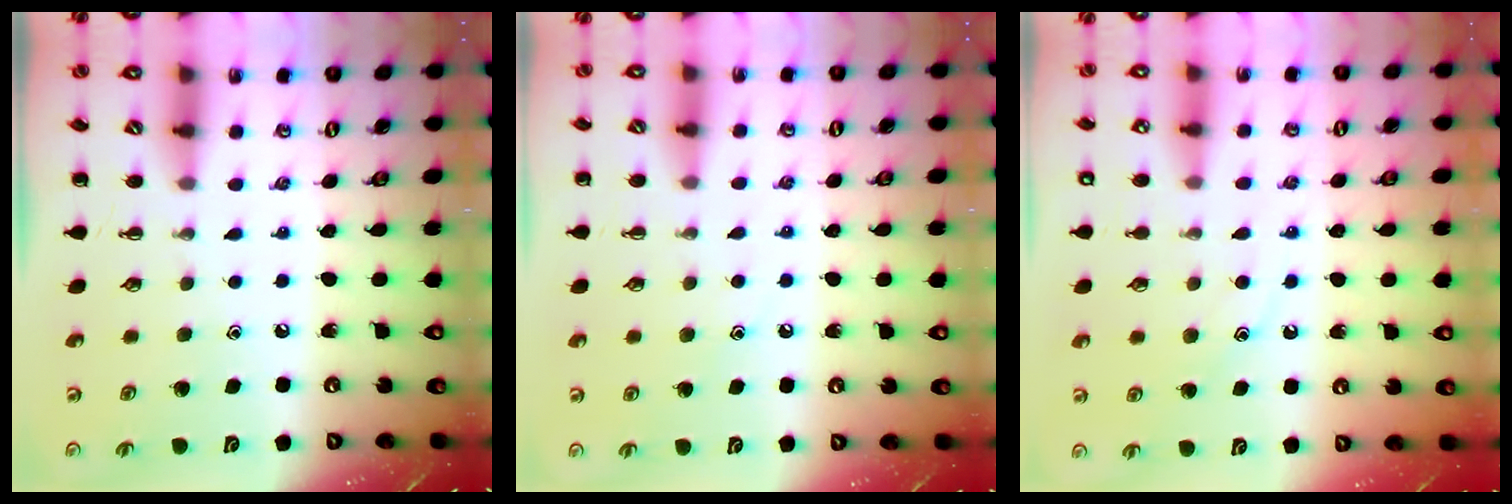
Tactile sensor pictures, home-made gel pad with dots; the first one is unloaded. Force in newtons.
{"total": 6.7, "press": 6.4, "slide": 2.1}
{"total": 10.3, "press": 10.2, "slide": 1.3}